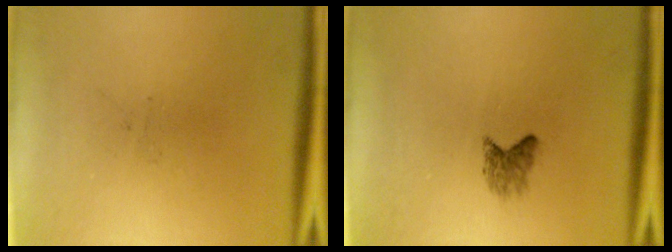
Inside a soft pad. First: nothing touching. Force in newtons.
{"total": 1.4}